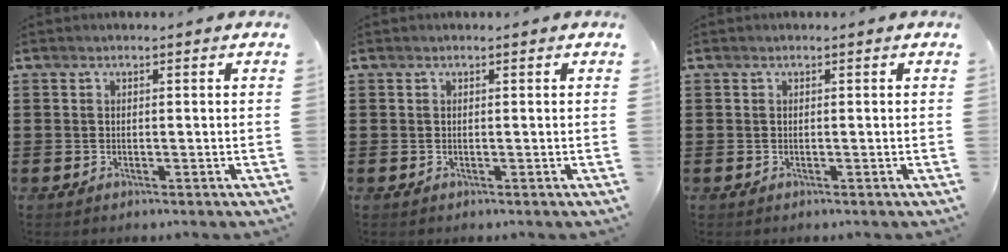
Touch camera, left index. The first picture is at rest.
{"total": 0.0}
{"total": 0.0}